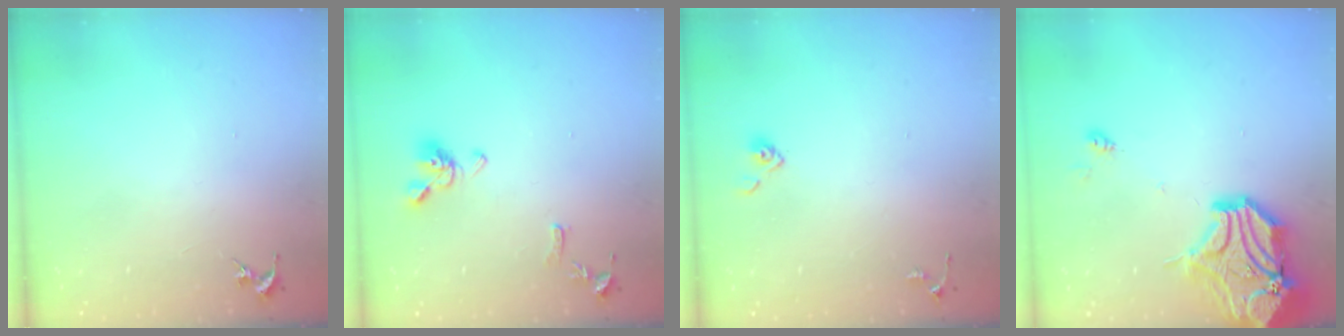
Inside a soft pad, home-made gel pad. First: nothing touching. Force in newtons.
{"total": 10.1, "press": 10.1, "slide": 1.2}
{"total": 3.3, "press": 3.3, "slide": 0.4}
{"total": 20.7, "press": 20.5, "slide": 3.1}